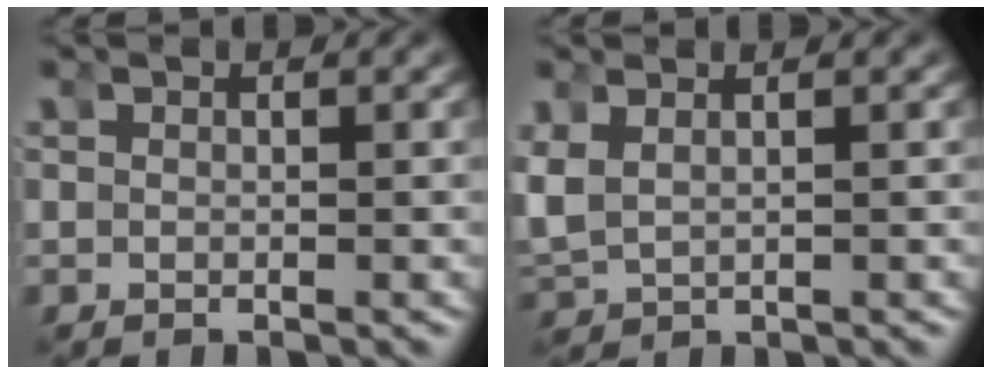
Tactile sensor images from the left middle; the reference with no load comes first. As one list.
[{"total": 4.1, "force": [0.5, 3.6, 2.0], "torque": [-0.078, -0.011, 0.016]}]